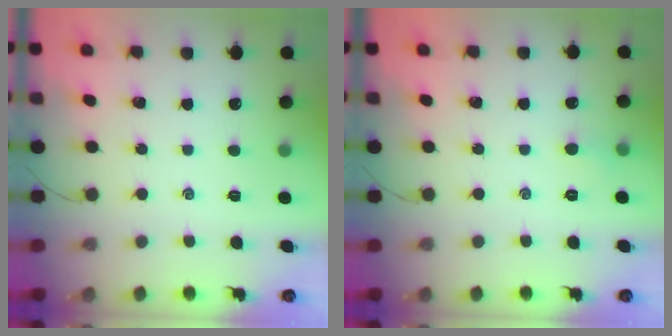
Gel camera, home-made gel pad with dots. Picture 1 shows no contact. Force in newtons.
{"total": 3.6, "press": 3.4, "slide": 1.2}